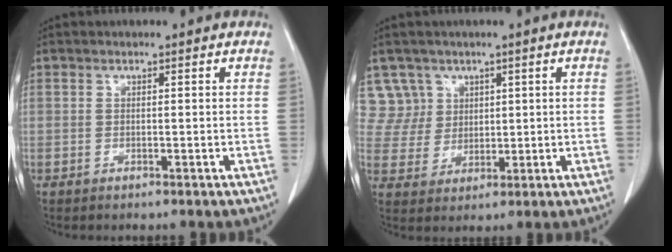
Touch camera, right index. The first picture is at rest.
{"total": 7.2, "force": [3.5, 6.3, -0.1], "torque": [0.004, 0.023, 0.080]}